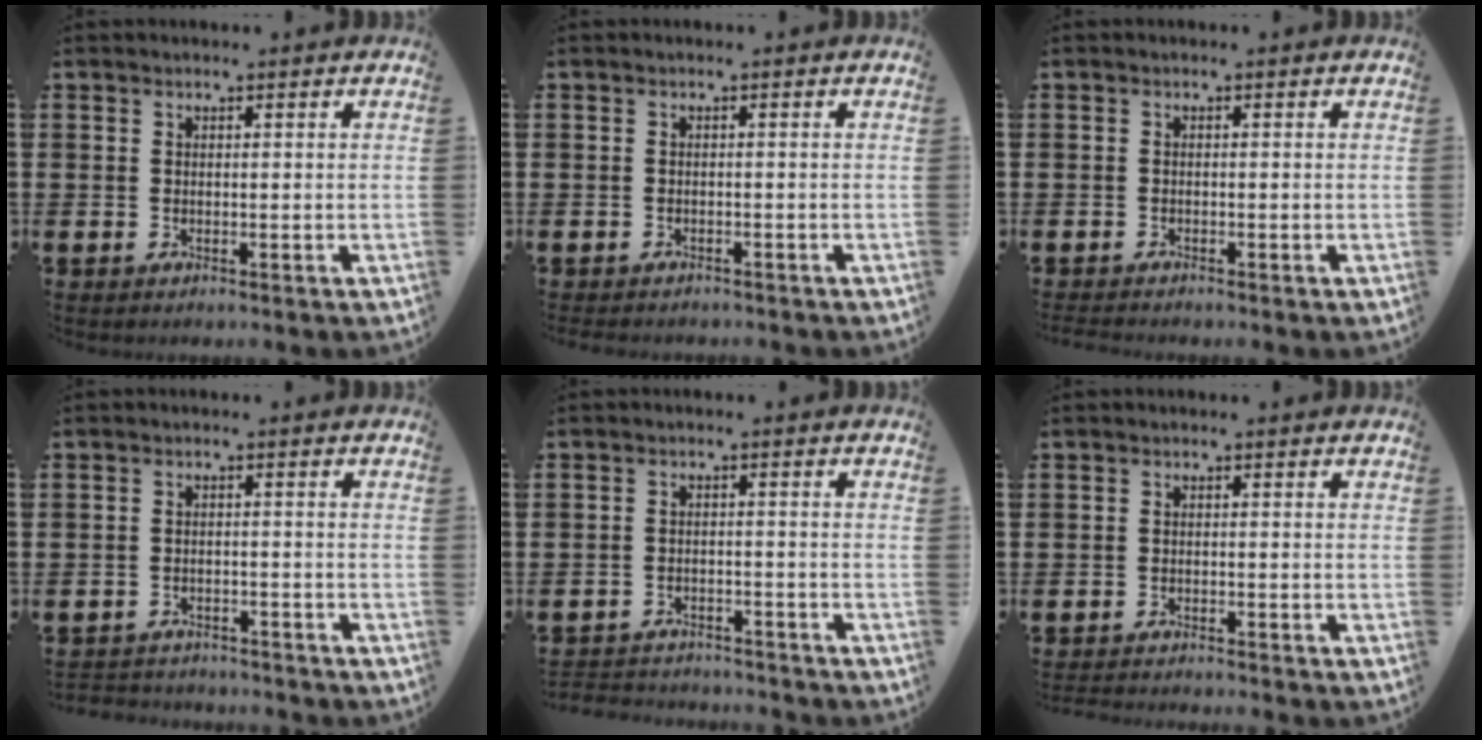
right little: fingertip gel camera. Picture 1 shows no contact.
{"total": 0.7, "force": [-0.7, 0.1, 0.0], "torque": [-0.002, -0.001, -0.016]}
{"total": 0.6, "force": [-0.6, 0.0, 0.1], "torque": [-0.003, -0.003, -0.012]}
{"total": 2.2, "force": [-2.2, 0.1, -0.3], "torque": [-0.002, 0.002, -0.050]}
{"total": 2.5, "force": [-2.5, 0.2, -0.3], "torque": [-0.002, 0.000, -0.056]}
{"total": 1.2, "force": [-1.2, -0.2, 0.0], "torque": [-0.001, 0.001, -0.025]}